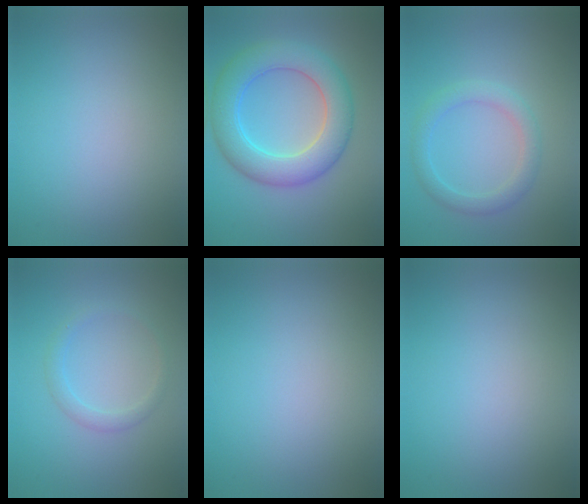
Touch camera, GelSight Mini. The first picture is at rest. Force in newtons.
{"total": 7.2, "press": 7.2, "slide": 0.1}
{"total": 2.6, "press": 2.6, "slide": 0.2}
{"total": 1.5, "press": 1.5, "slide": 0.1}
{"total": 0.0}
{"total": 0.0}